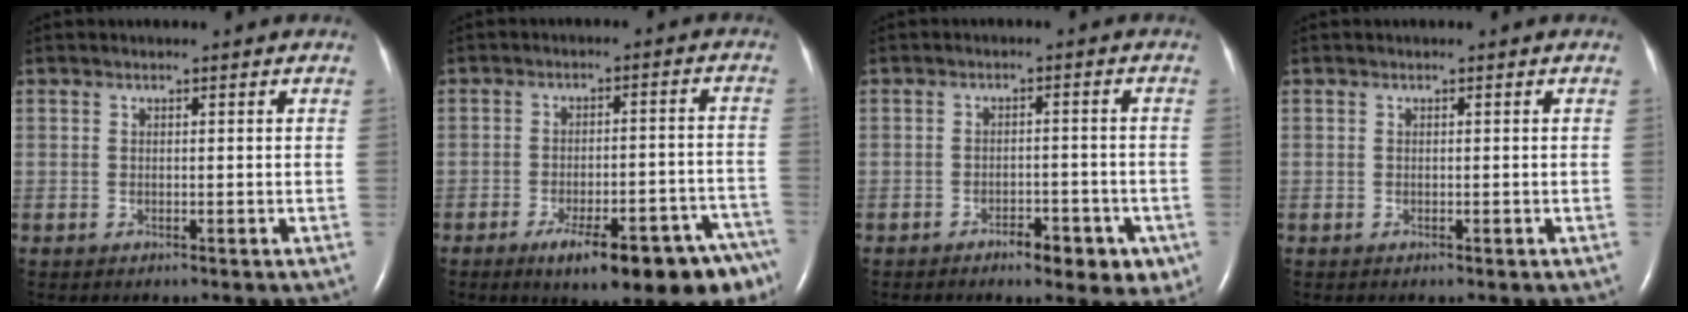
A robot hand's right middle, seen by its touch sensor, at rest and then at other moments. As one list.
[{"total": 15.9, "force": [-10.8, 4.2, 10.9], "torque": [-0.081, 0.033, -0.147]}, {"total": 6.2, "force": [-3.4, 2.6, 4.5], "torque": [-0.048, 0.007, -0.041]}, {"total": 0.0}]